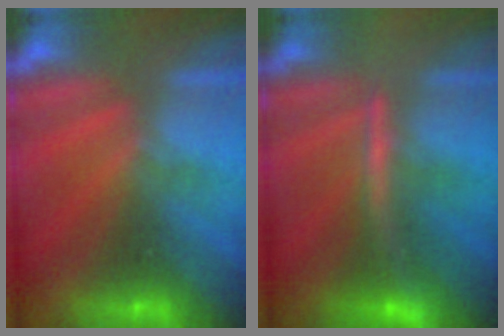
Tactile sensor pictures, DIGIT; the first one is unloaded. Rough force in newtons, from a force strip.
{"total": 2.8}